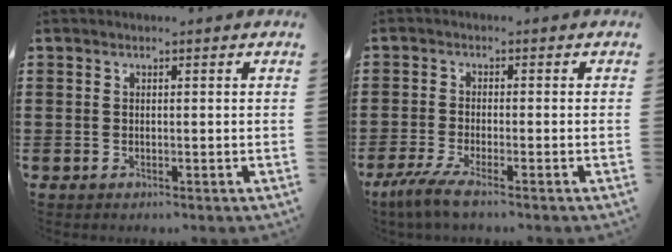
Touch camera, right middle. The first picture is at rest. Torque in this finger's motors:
{"motor_torque": [1.71, 0.43, 0.37, 0.13]}